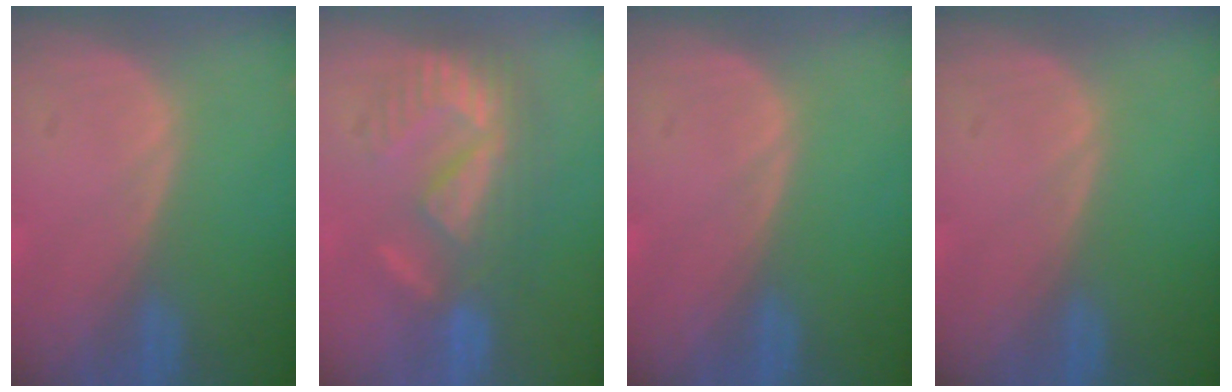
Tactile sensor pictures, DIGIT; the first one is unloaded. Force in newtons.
{"total": 9.5, "press": 8.2, "slide": 4.8}
{"total": 0.0}
{"total": 0.0}